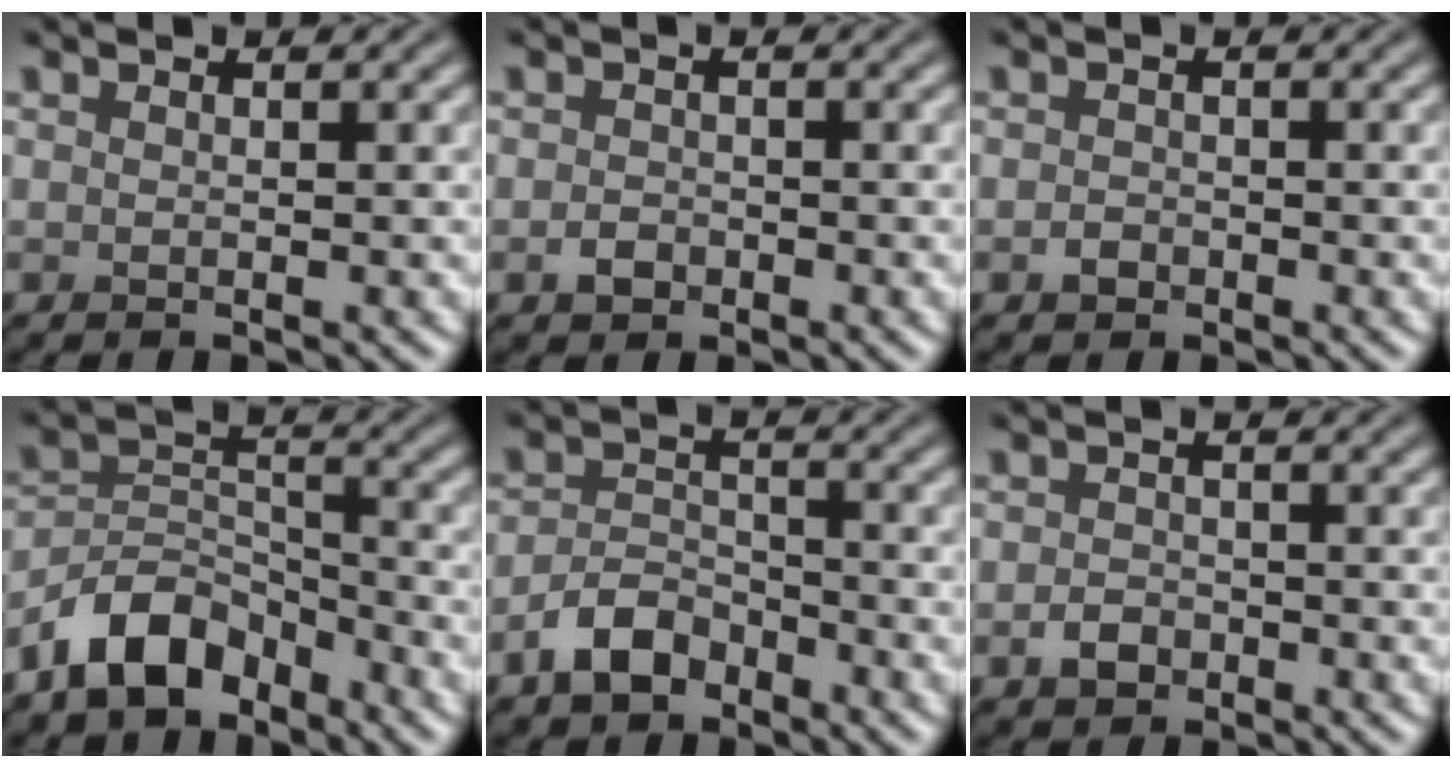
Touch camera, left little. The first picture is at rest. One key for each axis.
{"total": 1.4, "fx": -0.7, "fy": 1.1, "fz": 0.6, "tx": -0.009, "ty": -0.001, "tz": -0.019}
{"total": 1.1, "fx": -0.6, "fy": 0.8, "fz": 0.4, "tx": -0.003, "ty": -0.001, "tz": -0.016}
{"total": 6.4, "fx": -4.7, "fy": 3.3, "fz": 2.9, "tx": -0.047, "ty": 0.004, "tz": -0.100}
{"total": 3.6, "fx": -2.6, "fy": 1.9, "fz": 1.6, "tx": -0.027, "ty": 0.005, "tz": -0.055}
{"total": 1.8, "fx": -0.9, "fy": 1.3, "fz": 0.8, "tx": -0.011, "ty": 0.000, "tz": -0.024}